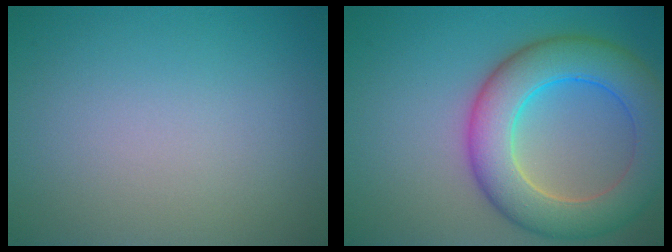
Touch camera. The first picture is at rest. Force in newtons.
{"total": 8.7, "press": 8.7, "slide": 0.3}